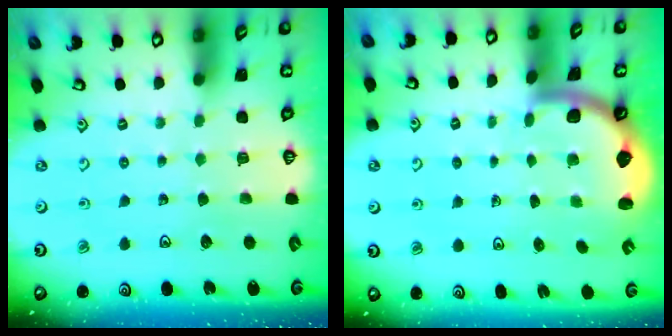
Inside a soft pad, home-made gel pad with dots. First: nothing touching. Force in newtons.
{"total": 1.8, "press": 1.8, "slide": 0.3}